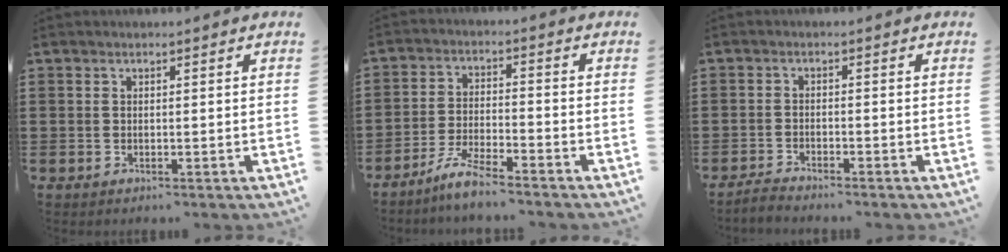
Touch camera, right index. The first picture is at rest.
{"total": 5.2, "force": [-4.6, 0.0, 2.3], "torque": [-0.060, -0.010, -0.093]}
{"total": 1.6, "force": [-1.6, 0.0, 0.1], "torque": [-0.006, 0.002, -0.033]}